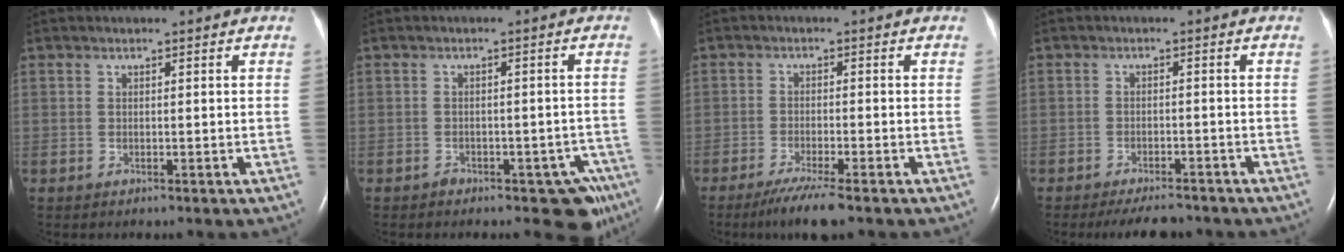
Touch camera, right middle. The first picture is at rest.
{"total": 5.5, "force": [-3.9, 2.8, 2.7], "torque": [-0.001, 0.018, -0.050]}
{"total": 5.9, "force": [-4.3, 0.0, 4.0], "torque": [-0.074, -0.017, -0.073]}
{"total": 5.7, "force": [-5.1, 1.5, 2.0], "torque": [-0.027, -0.008, -0.075]}